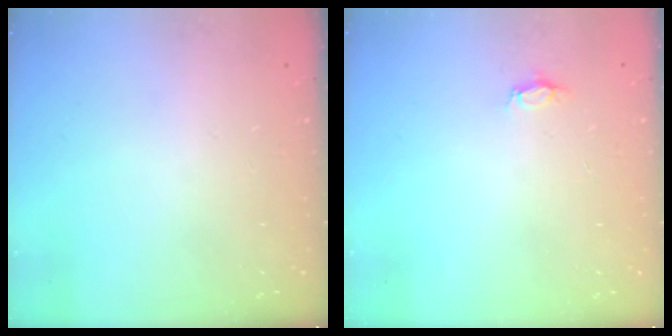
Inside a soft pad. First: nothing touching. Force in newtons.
{"total": 2.8, "press": 2.8, "slide": 0.4}